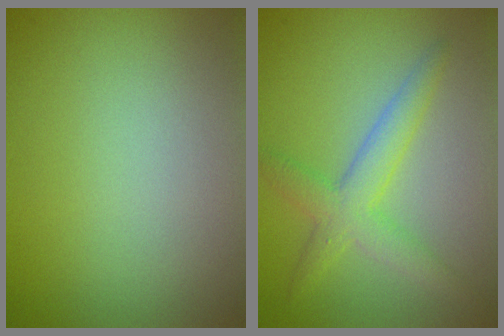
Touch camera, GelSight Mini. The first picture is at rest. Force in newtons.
{"total": 3.6, "press": 3.6, "slide": 0.0}